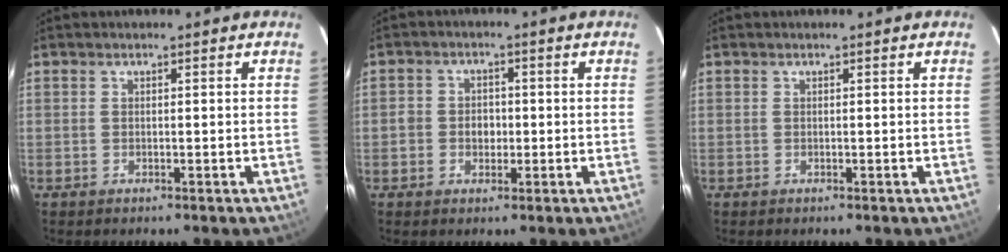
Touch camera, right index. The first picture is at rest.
{"total": 3.7, "force": [-0.9, 3.2, 1.5], "torque": [-0.030, 0.010, -0.015]}
{"total": 0.0}